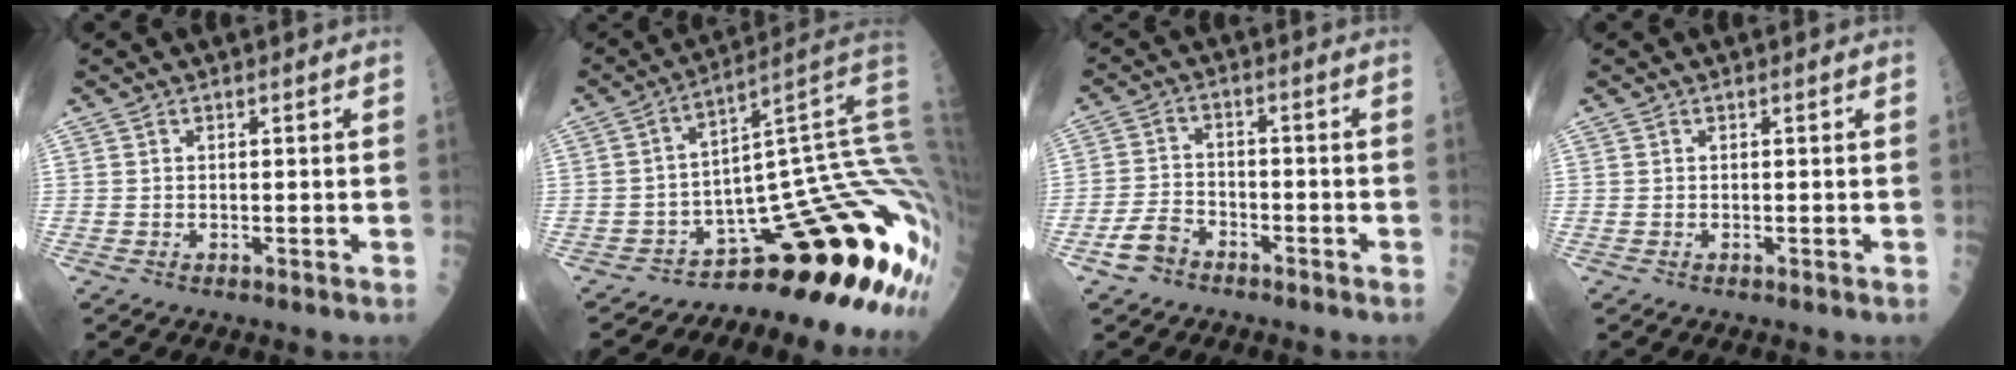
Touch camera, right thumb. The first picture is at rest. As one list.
[{"total": 22.9, "force": [-1.5, 8.5, 21.2], "torque": [-0.128, 0.105, -0.014]}, {"total": 5.2, "force": [-3.4, 3.2, 2.4], "torque": [-0.047, 0.026, -0.062]}, {"total": 0.0}]